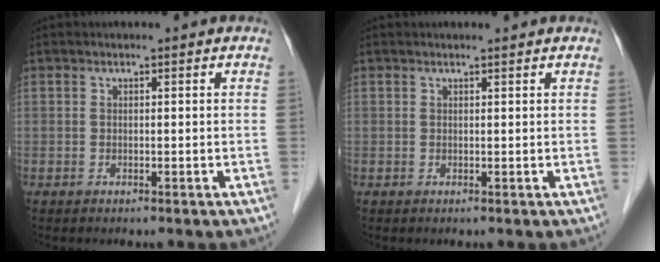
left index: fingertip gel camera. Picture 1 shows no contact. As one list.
[{"total": 1.2, "force": [1.1, -0.1, 0.5], "torque": [-0.008, 0.007, 0.019]}]